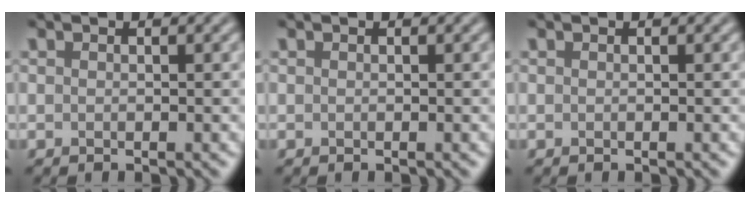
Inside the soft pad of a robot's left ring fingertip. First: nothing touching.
{"total": 0.0}
{"total": 0.0}